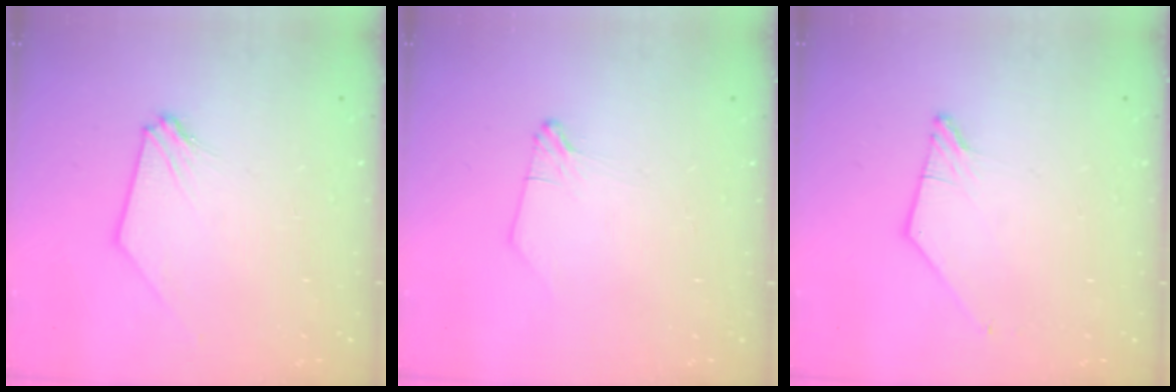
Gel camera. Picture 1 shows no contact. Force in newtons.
{"total": 1.0, "press": 1.0, "slide": 0.1}
{"total": 0.0}